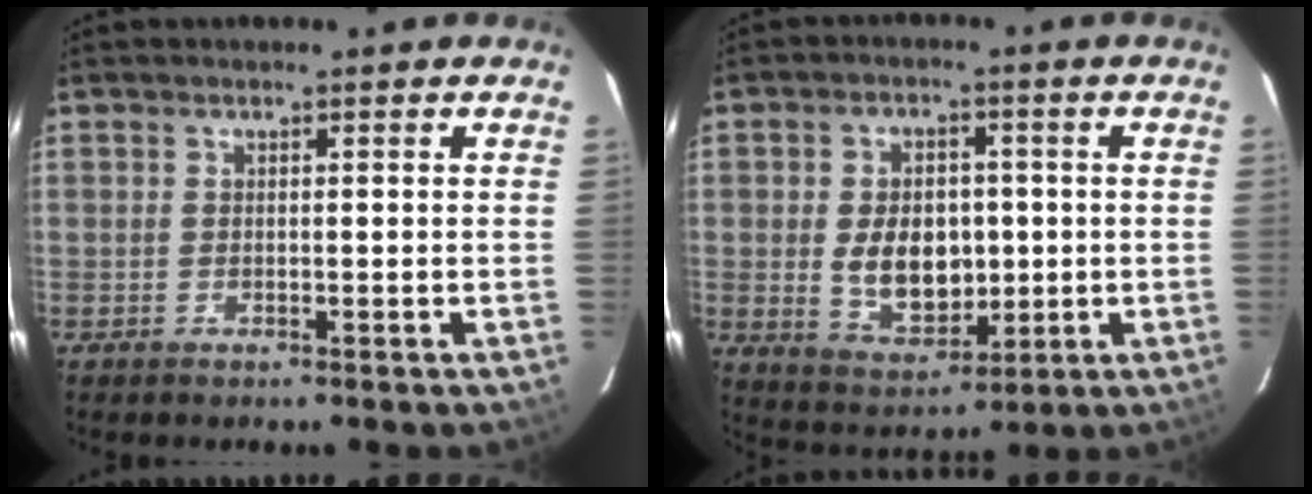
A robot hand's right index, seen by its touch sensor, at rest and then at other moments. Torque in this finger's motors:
{"motor_torque": [0.32, -0.01, 0.52, 0.04]}